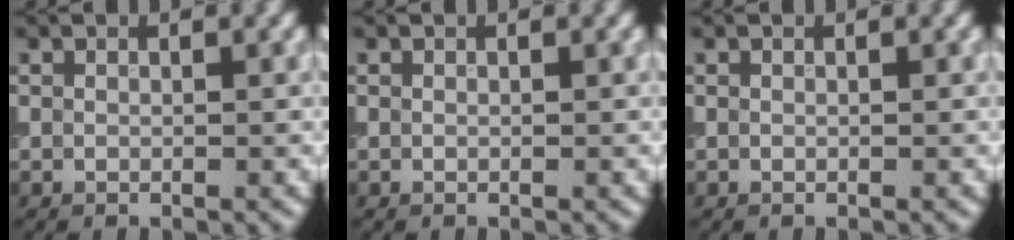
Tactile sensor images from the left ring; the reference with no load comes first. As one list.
[{"total": 0.0}, {"total": 0.0}]